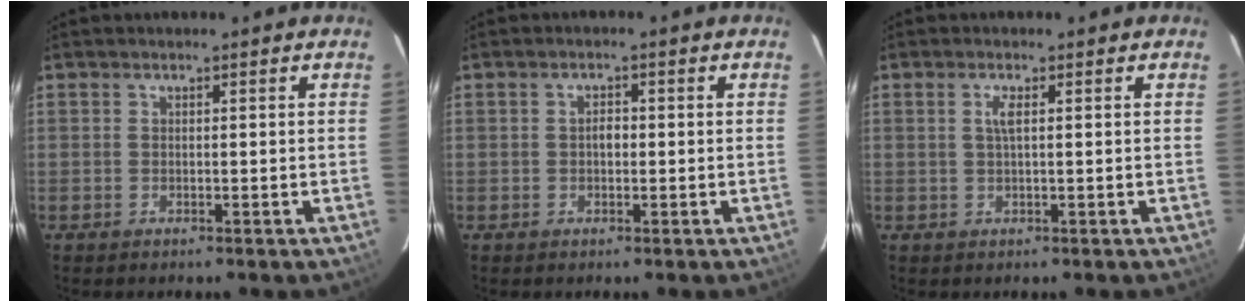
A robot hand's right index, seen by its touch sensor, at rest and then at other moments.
{"total": 1.7, "force": [-0.1, 1.1, 1.2], "torque": [-0.022, 0.007, -0.004]}
{"total": 1.7, "force": [0.4, 0.1, 1.6], "torque": [-0.033, 0.002, 0.007]}